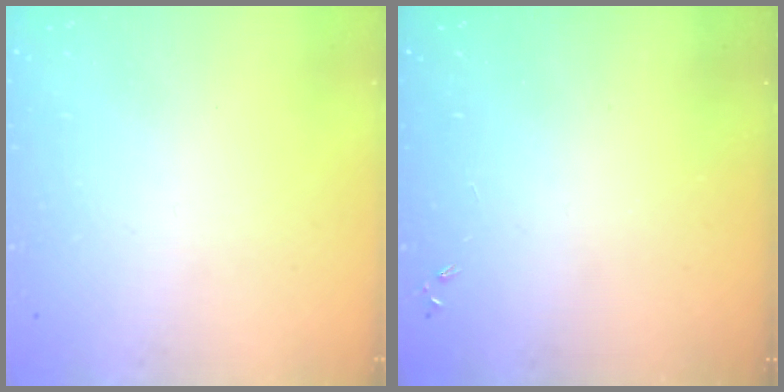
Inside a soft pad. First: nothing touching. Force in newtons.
{"total": 0.0}